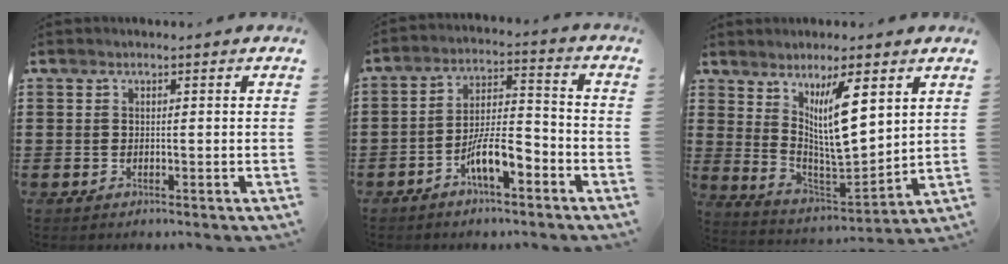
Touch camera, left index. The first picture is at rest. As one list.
[{"total": 7.5, "force": [-4.6, 2.3, 5.5], "torque": [-0.116, 0.008, -0.089]}, {"total": 10.1, "force": [3.9, 3.2, 8.8], "torque": [-0.156, -0.022, 0.063]}]